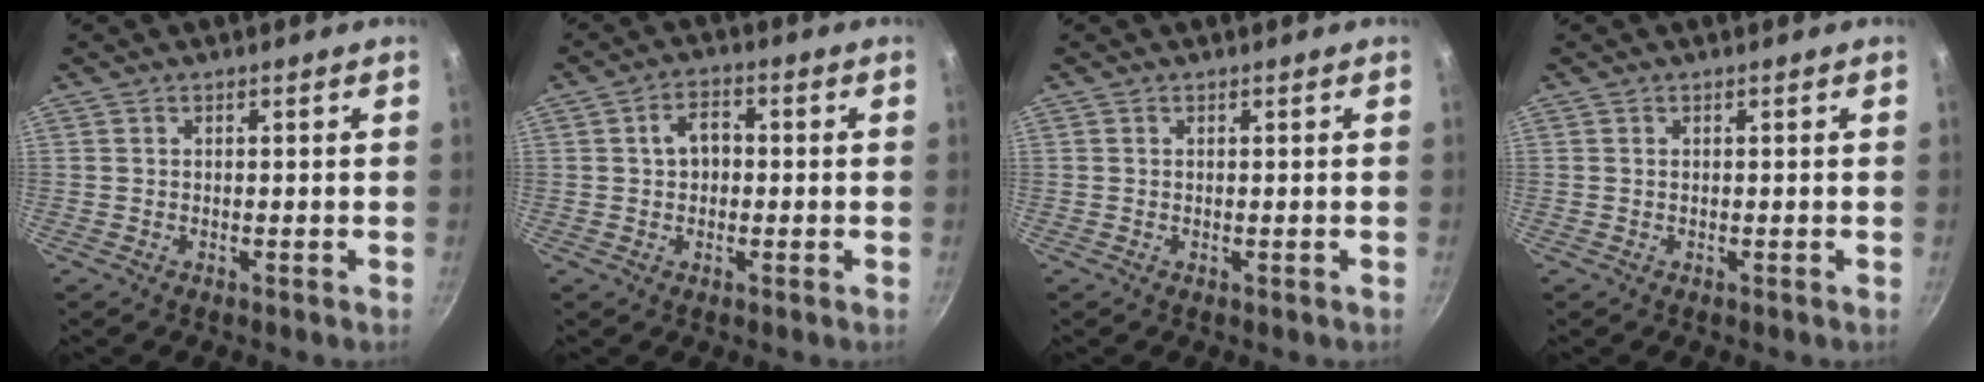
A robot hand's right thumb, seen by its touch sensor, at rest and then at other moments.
{"total": 4.7, "force": [0.3, 3.5, 3.2], "torque": [-0.034, 0.014, 0.000]}
{"total": 0.0}
{"total": 0.0}